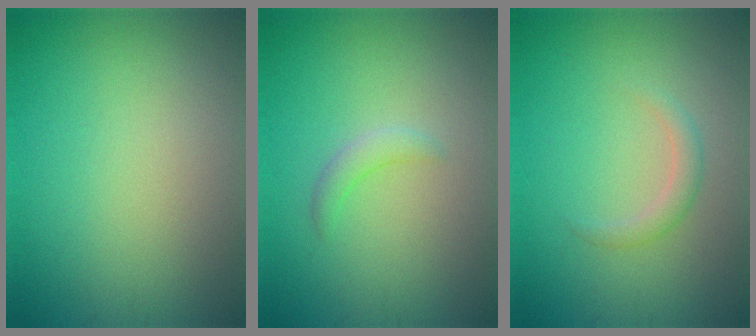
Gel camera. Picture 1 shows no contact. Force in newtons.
{"total": 1.4, "press": 1.4, "slide": 0.1}
{"total": 1.4, "press": 1.4, "slide": 0.1}